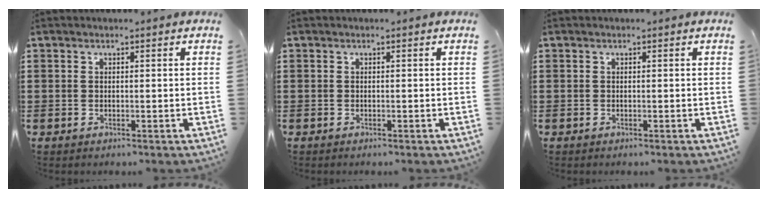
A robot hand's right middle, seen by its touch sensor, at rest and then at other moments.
{"total": 0.0}
{"total": 0.0}